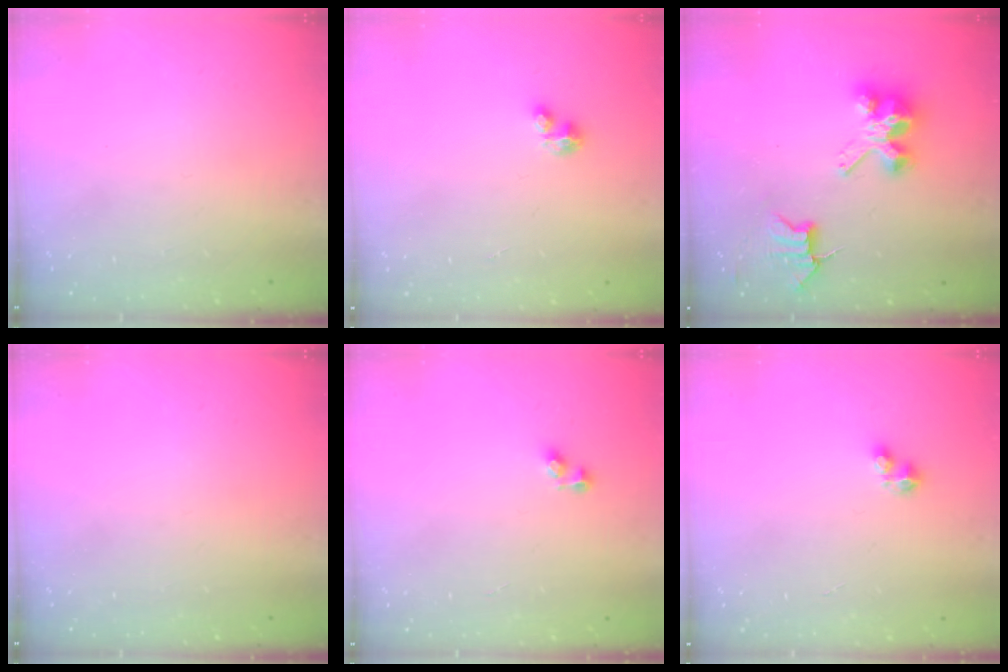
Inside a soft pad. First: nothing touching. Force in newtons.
{"total": 2.1, "press": 2.1, "slide": 0.2}
{"total": 8.0, "press": 8.0, "slide": 0.5}
{"total": 0.0}
{"total": 2.0, "press": 2.0, "slide": 0.3}
{"total": 2.5, "press": 2.5, "slide": 0.4}